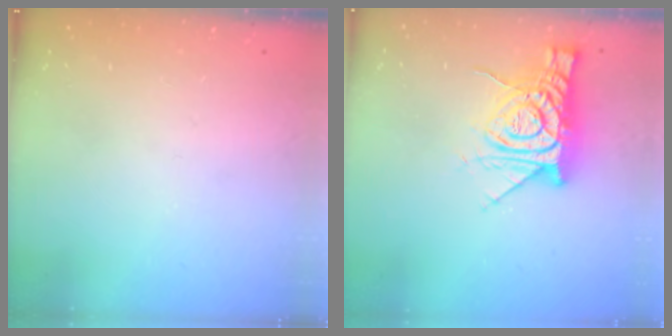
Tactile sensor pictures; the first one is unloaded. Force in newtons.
{"total": 13.0, "press": 13.0, "slide": 1.4}